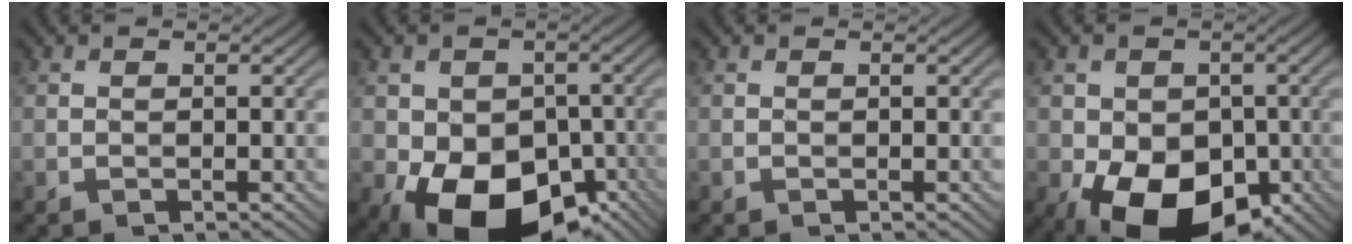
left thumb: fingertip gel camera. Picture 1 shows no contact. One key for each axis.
{"total": 15.0, "fx": -6.3, "fy": 10.3, "fz": 8.8, "tx": -0.128, "ty": -0.030, "tz": -0.099}
{"total": 0.0}
{"total": 13.4, "fx": -5.5, "fy": 8.8, "fz": 8.4, "tx": -0.117, "ty": -0.027, "tz": -0.085}